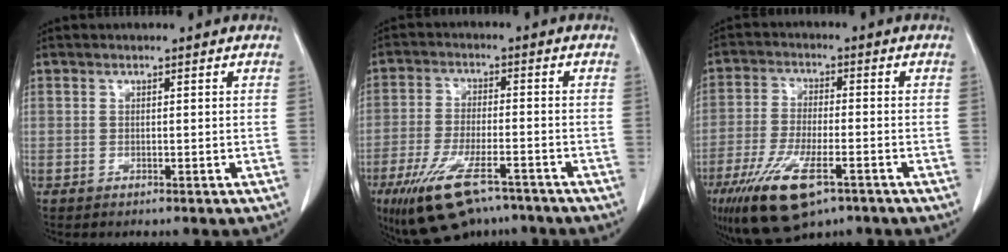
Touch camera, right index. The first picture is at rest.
{"total": 12.6, "force": [-8.6, 4.1, 8.3], "torque": [-0.160, -0.013, -0.144]}
{"total": 12.6, "force": [-7.1, 3.8, 9.6], "torque": [-0.185, -0.022, -0.120]}